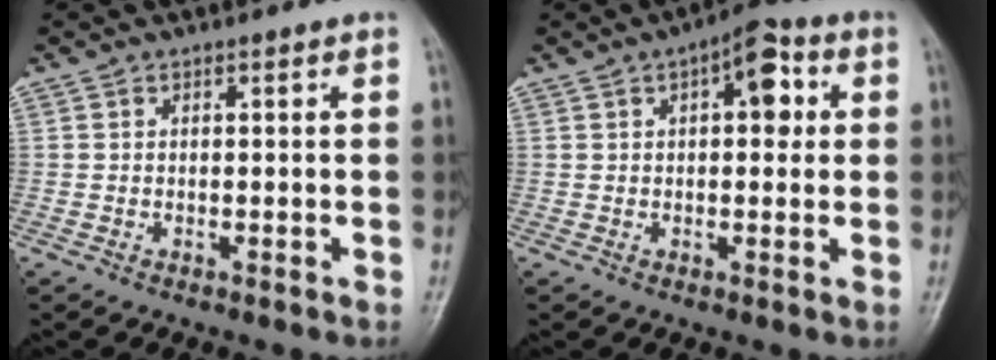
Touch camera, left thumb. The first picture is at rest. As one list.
[{"total": 7.6, "force": [2.1, 3.6, 6.3], "torque": [-0.063, 0.011, 0.018]}]